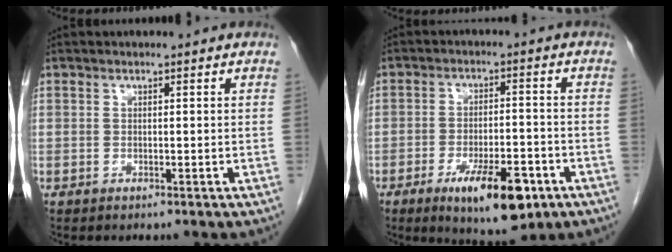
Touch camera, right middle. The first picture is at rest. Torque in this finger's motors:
{"motor_torque": [1.23, -0.90, 0.77, 0.15]}